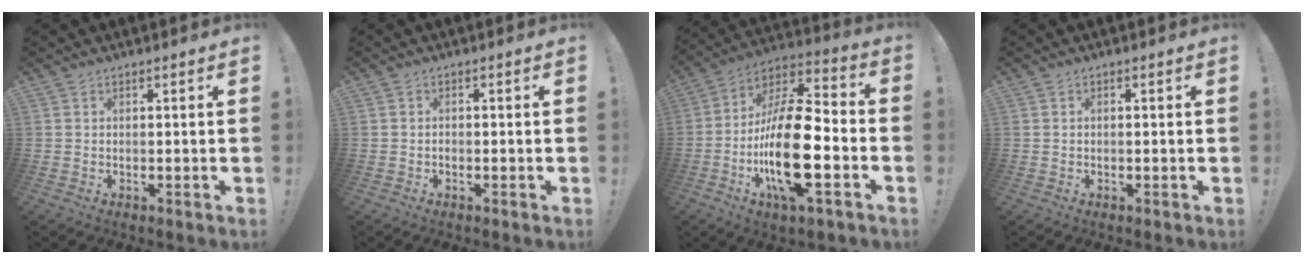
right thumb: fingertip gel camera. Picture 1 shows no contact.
{"total": 0.8, "force": [-0.8, 0.4, 0.1], "torque": [-0.001, 0.003, -0.013]}
{"total": 22.9, "force": [-6.0, 8.2, 20.5], "torque": [-0.390, 0.026, -0.098]}
{"total": 0.5, "force": [-0.4, 0.1, 0.4], "torque": [-0.012, 0.002, -0.006]}